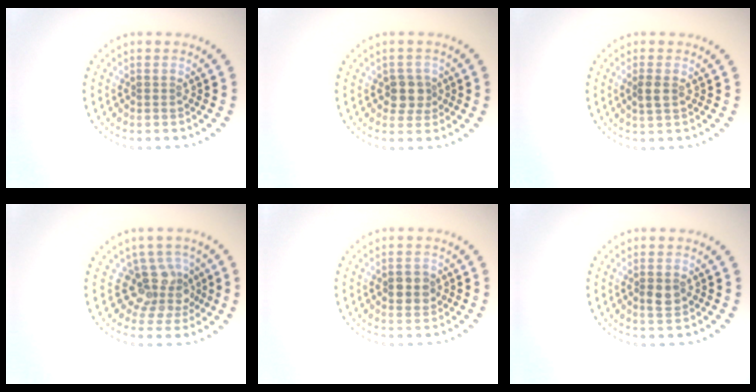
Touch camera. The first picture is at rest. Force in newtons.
{"total": 2.2, "press": 1.9, "slide": 1.1}
{"total": 1.4, "press": 1.4, "slide": 0.3}
{"total": 3.8, "press": 2.9, "slide": 2.5}
{"total": 2.2, "press": 2.1, "slide": 0.2}
{"total": 1.8, "press": 1.8, "slide": 0.1}